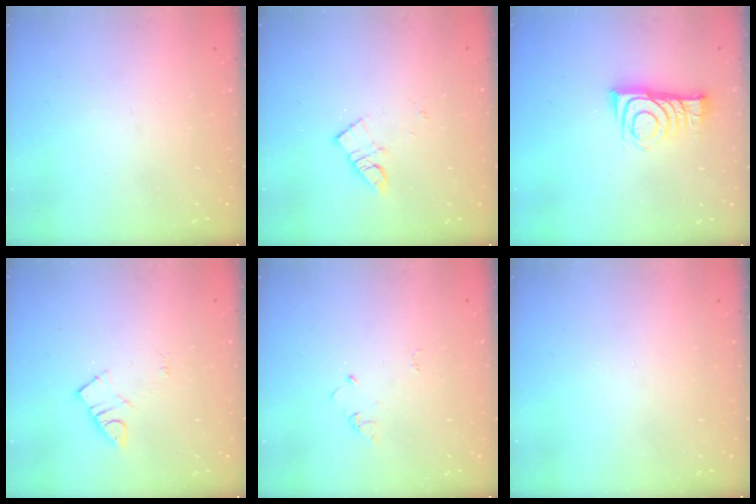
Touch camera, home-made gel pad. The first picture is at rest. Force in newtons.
{"total": 8.1, "press": 8.1, "slide": 0.4}
{"total": 9.7, "press": 9.7, "slide": 0.4}
{"total": 3.4, "press": 3.4, "slide": 0.5}
{"total": 2.9, "press": 2.9, "slide": 0.3}
{"total": 0.0}